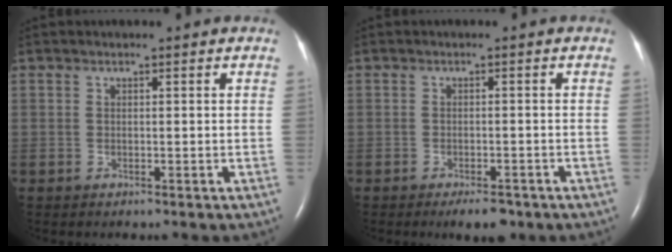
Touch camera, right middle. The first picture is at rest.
{"total": 3.4, "force": [-2.5, 1.1, 2.1], "torque": [-0.029, -0.002, -0.031]}